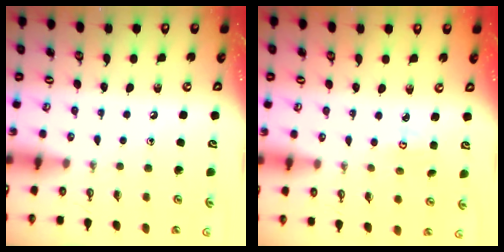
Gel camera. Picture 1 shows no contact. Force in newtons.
{"total": 2.8, "press": 2.8, "slide": 0.3}